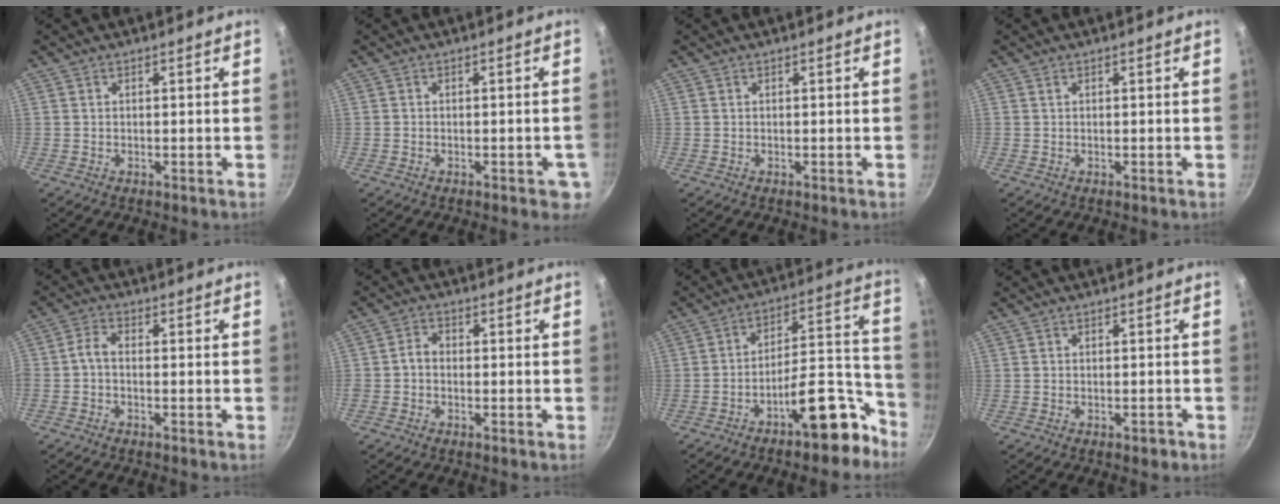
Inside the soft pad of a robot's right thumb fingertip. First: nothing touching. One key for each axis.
{"total": 4.0, "fx": -1.5, "fy": 2.0, "fz": 3.1, "tx": -0.019, "ty": 0.008, "tz": -0.016}
{"total": 0.0}
{"total": 0.0}
{"total": 3.1, "fx": -1.2, "fy": 1.3, "fz": 2.5, "tx": -0.065, "ty": 0.017, "tz": -0.033}
{"total": 2.6, "fx": -0.8, "fy": 2.1, "fz": 1.4, "tx": -0.021, "ty": 0.018, "tz": -0.023}
{"total": 15.2, "fx": -9.4, "fy": 5.8, "fz": 10.4, "tx": -0.097, "ty": 0.105, "tz": -0.141}
{"total": 1.8, "fx": -1.1, "fy": 1.0, "fz": 1.0, "tx": -0.012, "ty": 0.012, "tz": -0.009}